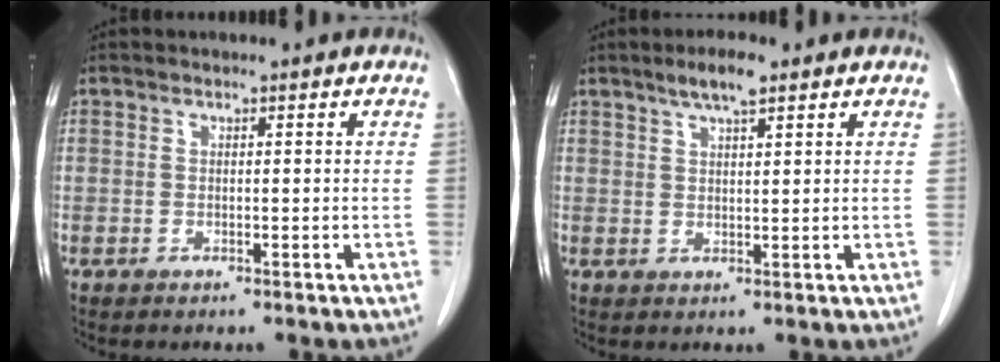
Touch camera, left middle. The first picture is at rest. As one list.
[{"total": 4.3, "force": [3.0, 0.6, 3.0], "torque": [-0.059, 0.005, 0.052]}]